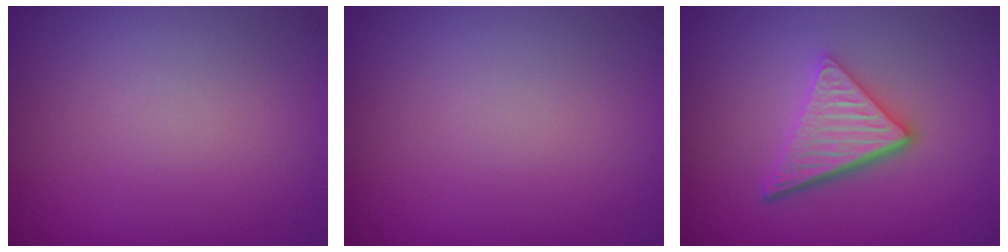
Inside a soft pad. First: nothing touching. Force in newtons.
{"total": 0.0}
{"total": 4.9, "press": 3.4, "slide": 3.6}